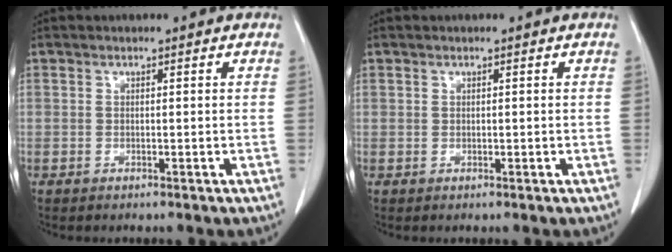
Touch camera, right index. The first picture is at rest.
{"total": 0.0}